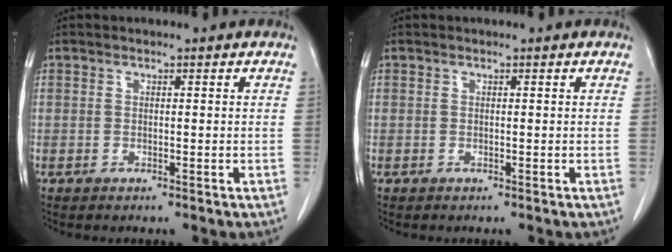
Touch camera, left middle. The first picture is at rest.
{"total": 0.0}